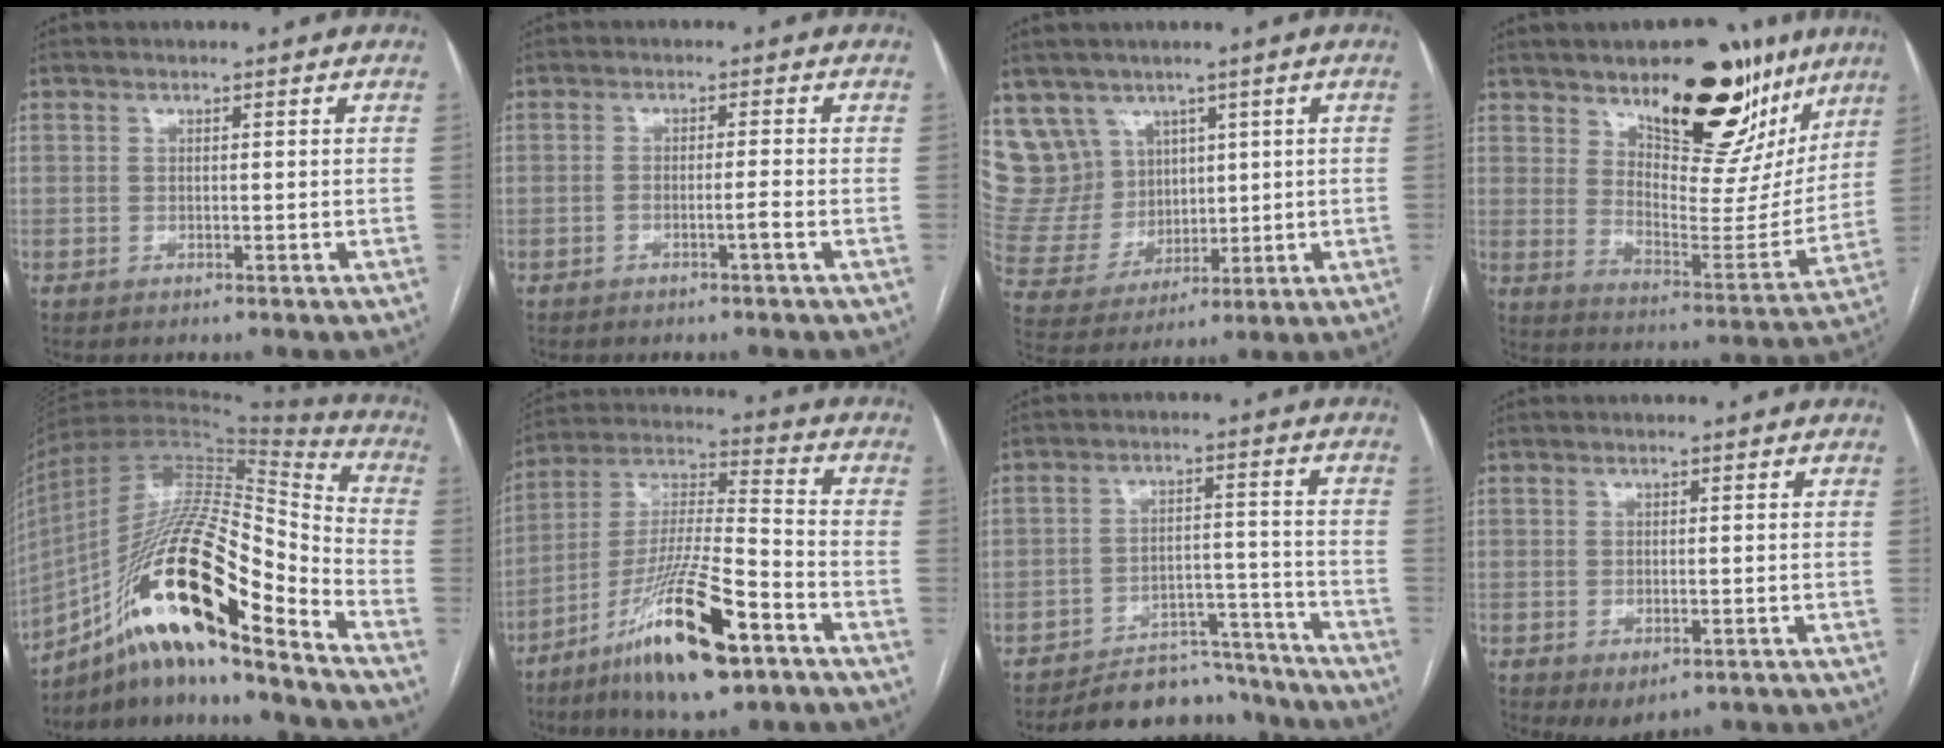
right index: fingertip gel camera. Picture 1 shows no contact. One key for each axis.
{"total": 1.8, "fx": -1.0, "fy": -0.3, "fz": 1.4, "tx": -0.027, "ty": 0.003, "tz": -0.019}
{"total": 10.6, "fx": 6.7, "fy": 8.2, "fz": 0.9, "tx": -0.037, "ty": 0.046, "tz": 0.151}
{"total": 21.5, "fx": 14.4, "fy": 9.0, "fz": 13.2, "tx": -0.166, "ty": -0.023, "tz": 0.212}
{"total": 24.0, "fx": -13.3, "fy": 4.1, "fz": 19.5, "tx": -0.353, "ty": 0.000, "tz": -0.230}
{"total": 17.8, "fx": -10.0, "fy": 2.7, "fz": 14.4, "tx": -0.292, "ty": -0.026, "tz": -0.177}
{"total": 12.3, "fx": -11.7, "fy": 3.8, "fz": 0.7, "tx": 0.016, "ty": 0.036, "tz": -0.167}
{"total": 3.1, "fx": -1.5, "fy": 1.6, "fz": 2.2, "tx": -0.030, "ty": -0.005, "tz": -0.008}